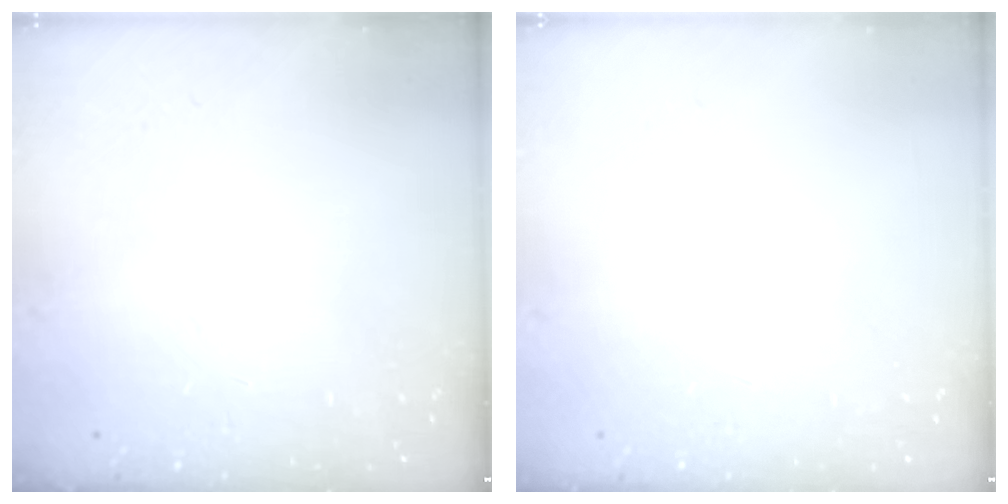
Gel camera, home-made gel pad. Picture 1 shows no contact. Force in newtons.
{"total": 0.0}